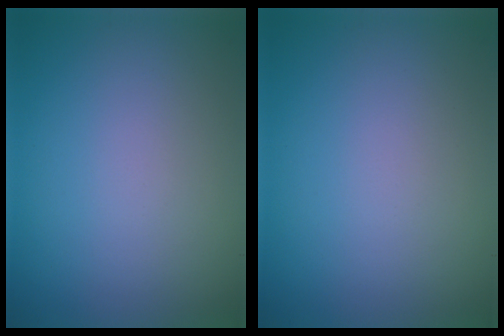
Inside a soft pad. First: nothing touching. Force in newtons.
{"total": 0.0}